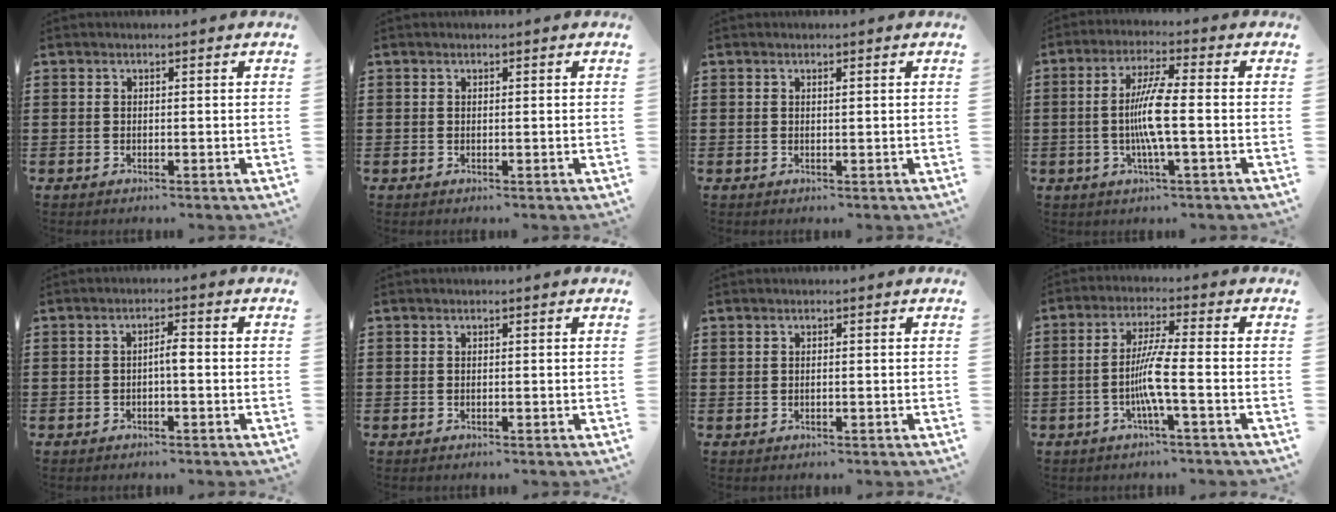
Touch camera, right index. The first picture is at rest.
{"total": 0.0}
{"total": 0.5, "force": [0.2, 0.1, 0.5], "torque": [-0.010, 0.000, 0.005]}
{"total": 7.0, "force": [-0.9, 0.5, 7.0], "torque": [-0.145, -0.010, -0.026]}
{"total": 2.3, "force": [-0.5, 0.4, 2.3], "torque": [-0.042, 0.003, -0.011]}
{"total": 0.0}
{"total": 0.0}
{"total": 6.2, "force": [-1.6, -0.1, 6.0], "torque": [-0.126, -0.013, -0.039]}